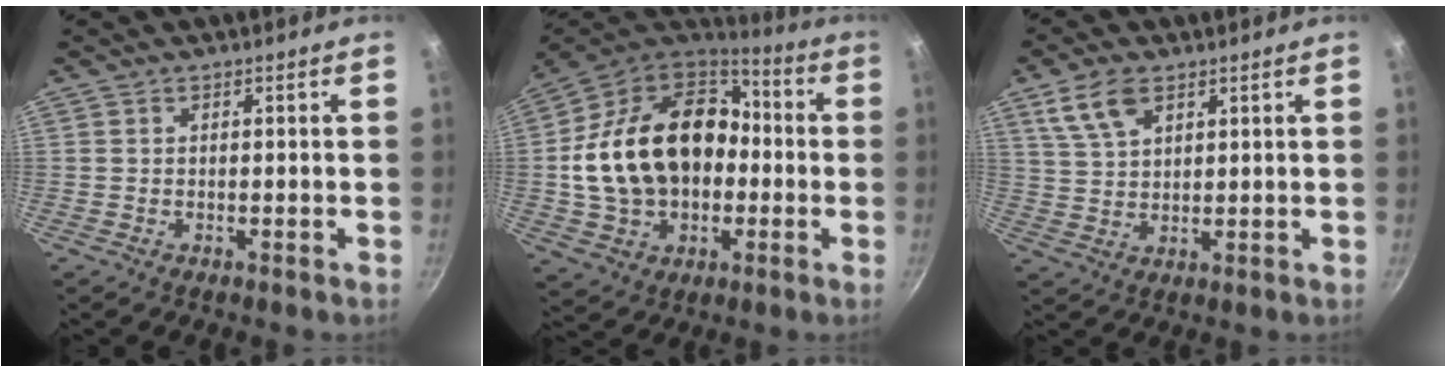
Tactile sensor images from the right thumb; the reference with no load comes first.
{"total": 25.0, "force": [-0.7, 18.1, 17.2], "torque": [-0.288, 0.054, -0.002]}
{"total": 7.3, "force": [4.1, 3.9, 4.7], "torque": [-0.086, -0.008, 0.085]}